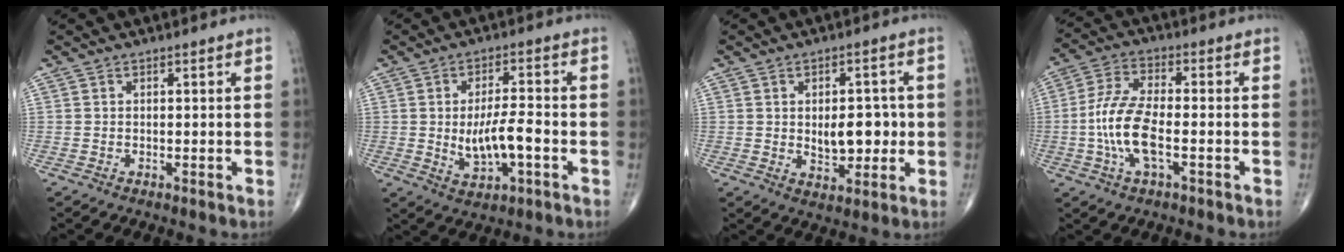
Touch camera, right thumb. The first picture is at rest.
{"total": 9.0, "force": [-1.5, 3.7, 8.0], "torque": [-0.140, 0.012, -0.019]}
{"total": 8.1, "force": [0.0, 4.9, 6.5], "torque": [-0.062, -0.002, 0.010]}
{"total": 11.0, "force": [-2.3, 4.4, 9.8], "torque": [-0.213, 0.018, -0.046]}